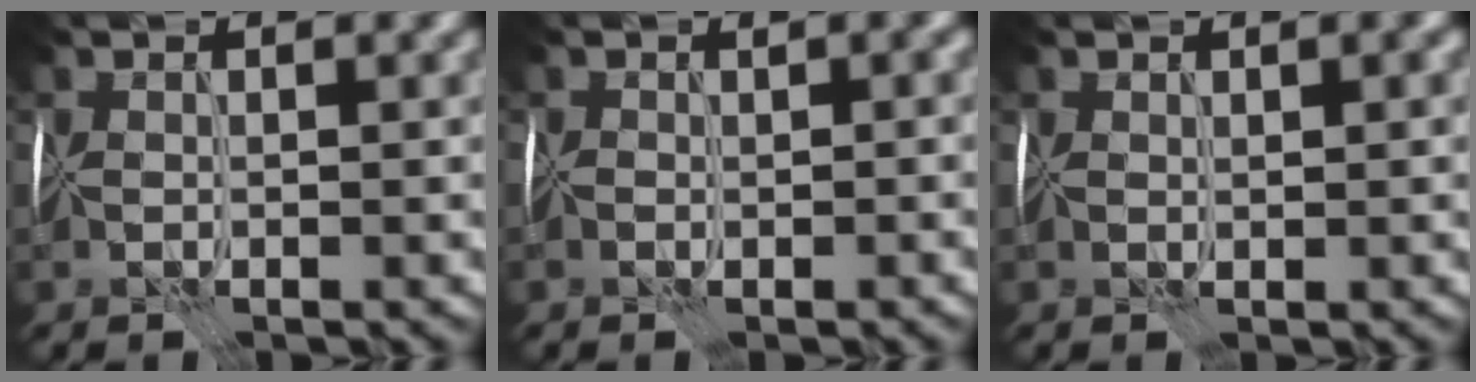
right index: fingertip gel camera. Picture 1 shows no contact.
{"total": 1.0, "force": [-0.5, 0.8, 0.4], "torque": [0.005, 0.005, -0.008]}
{"total": 0.7, "force": [0.4, 0.4, 0.4], "torque": [-0.005, 0.002, 0.010]}